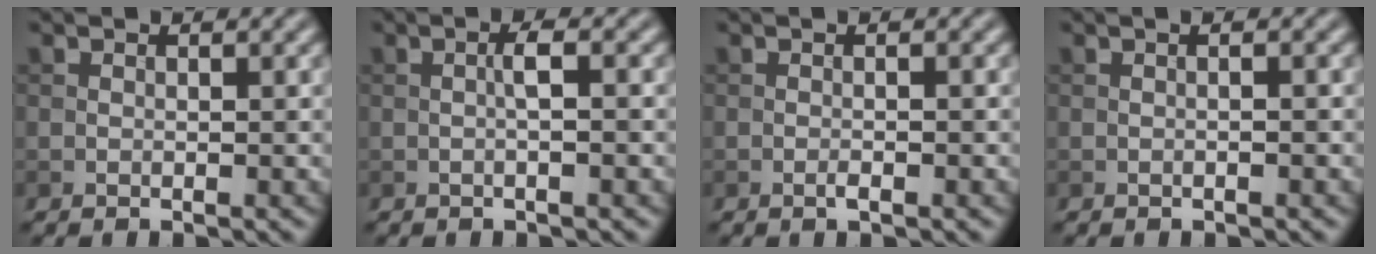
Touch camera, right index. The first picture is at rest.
{"total": 1.7, "force": [-0.2, 0.2, 1.7], "torque": [-0.033, 0.004, -0.004]}
{"total": 1.0, "force": [-0.4, 0.1, 0.9], "torque": [-0.016, 0.000, -0.009]}
{"total": 1.3, "force": [0.2, 0.5, 1.2], "torque": [-0.004, -0.011, -0.005]}